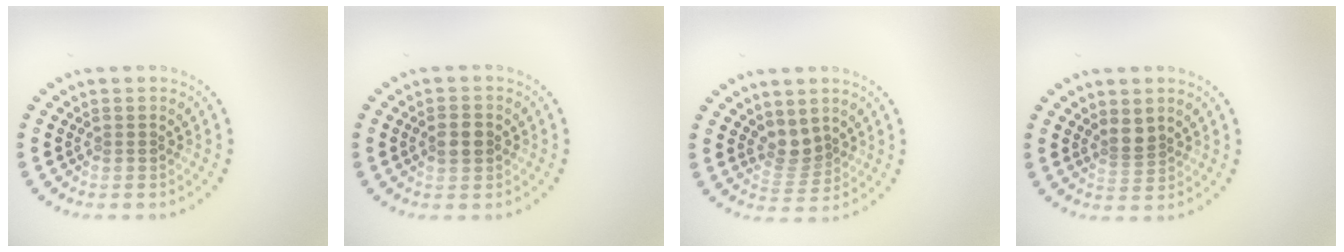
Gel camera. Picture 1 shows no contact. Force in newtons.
{"total": 2.3, "press": 2.3, "slide": 0.0}
{"total": 2.2, "press": 1.6, "slide": 1.5}
{"total": 1.5, "press": 1.1, "slide": 1.0}